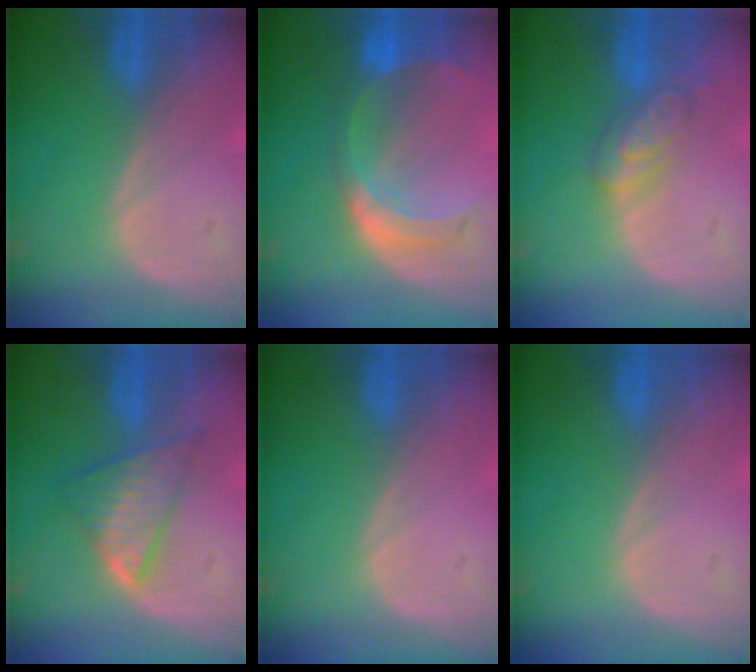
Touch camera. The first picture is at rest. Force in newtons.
{"total": 7.7, "press": 6.8, "slide": 3.7}
{"total": 4.9, "press": 4.9, "slide": 0.5}
{"total": 5.8, "press": 5.7, "slide": 1.1}
{"total": 0.0}
{"total": 0.0}